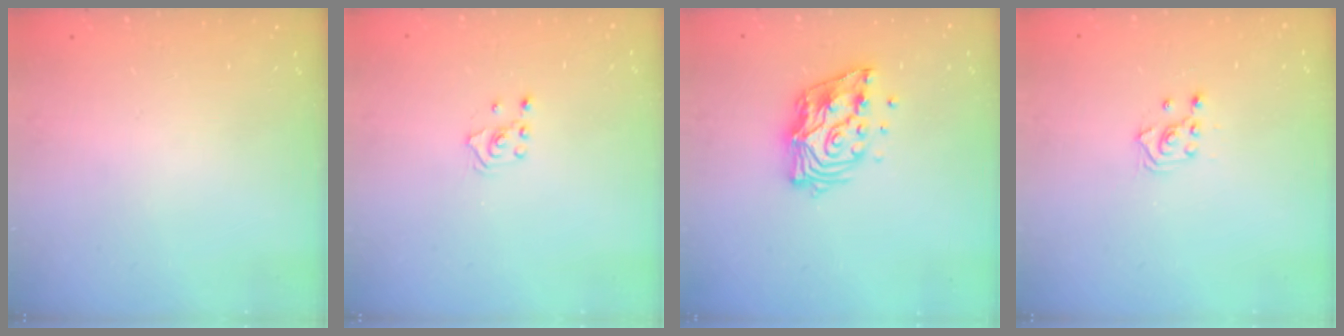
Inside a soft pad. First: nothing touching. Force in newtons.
{"total": 2.4, "press": 2.2, "slide": 0.8}
{"total": 13.0, "press": 12.9, "slide": 1.1}
{"total": 2.6, "press": 2.4, "slide": 1.0}